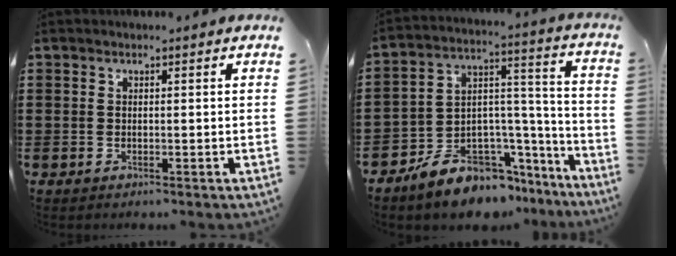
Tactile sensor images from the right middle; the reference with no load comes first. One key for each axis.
{"total": 9.0, "fx": -7.5, "fy": 4.6, "fz": 1.9, "tx": -0.052, "ty": 0.014, "tz": -0.139}